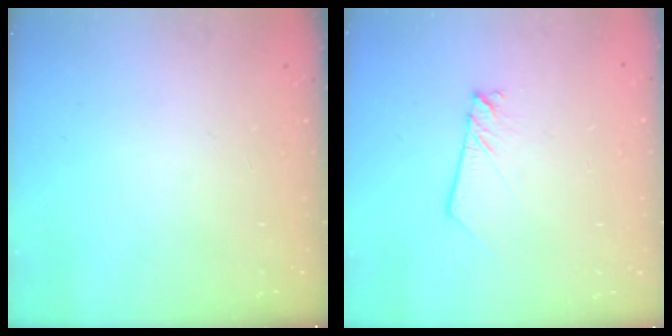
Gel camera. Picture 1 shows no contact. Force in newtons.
{"total": 2.4, "press": 2.4, "slide": 0.2}